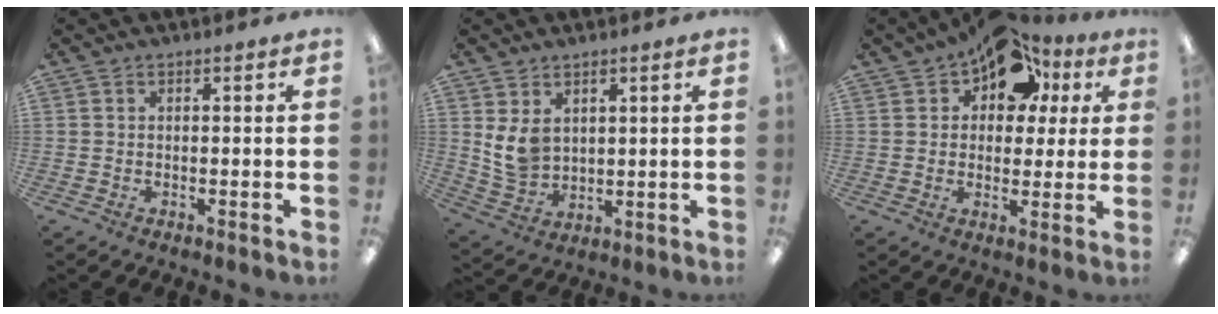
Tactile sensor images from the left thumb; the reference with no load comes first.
{"total": 6.6, "force": [3.0, 4.7, 3.5], "torque": [-0.074, -0.009, 0.060]}
{"total": 12.6, "force": [7.7, 7.9, 6.0], "torque": [-0.086, -0.040, 0.138]}